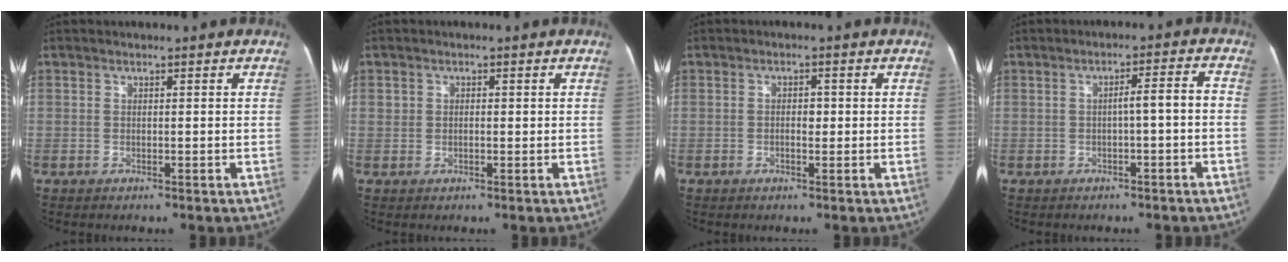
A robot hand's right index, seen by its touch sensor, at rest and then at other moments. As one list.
[{"total": 1.6, "force": [0.1, 1.3, 0.9], "torque": [-0.018, 0.010, 0.002]}, {"total": 1.7, "force": [-0.2, 0.9, 1.4], "torque": [-0.022, 0.003, -0.006]}, {"total": 3.6, "force": [-0.9, 0.2, 3.5], "torque": [-0.048, 0.016, -0.012]}]